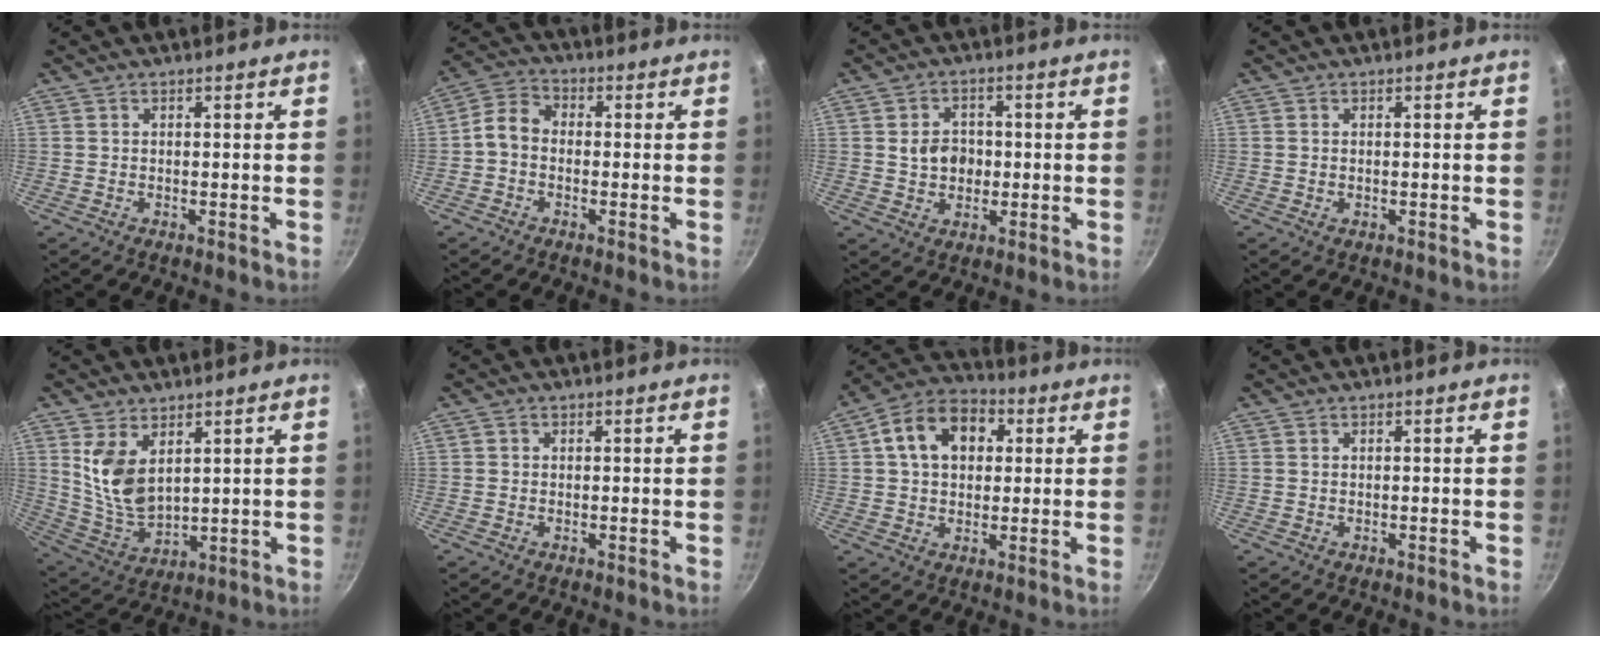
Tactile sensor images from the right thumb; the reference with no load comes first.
{"total": 5.3, "force": [-1.1, 4.1, 3.3], "torque": [-0.058, 0.025, -0.037]}
{"total": 6.2, "force": [0.1, 5.0, 3.6], "torque": [-0.038, 0.006, -0.002]}
{"total": 0.6, "force": [0.0, 0.4, 0.4], "torque": [-0.006, 0.000, -0.001]}
{"total": 10.4, "force": [4.0, 5.9, 7.6], "torque": [-0.137, -0.042, 0.091]}
{"total": 0.7, "force": [0.1, 0.7, 0.2], "torque": [0.000, 0.002, -0.001]}
{"total": 12.9, "force": [3.2, 9.2, 8.4], "torque": [-0.115, 0.018, 0.037]}
{"total": 0.0}